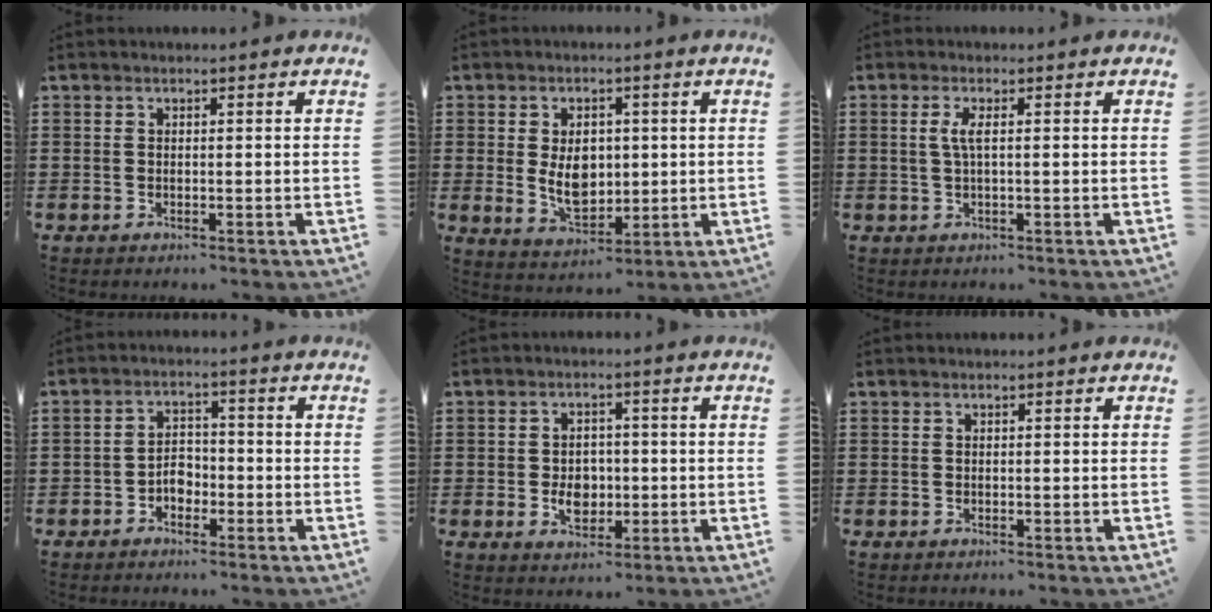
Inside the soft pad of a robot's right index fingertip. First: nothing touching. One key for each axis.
{"total": 6.8, "fx": 0.3, "fy": 4.6, "fz": 4.9, "tx": -0.077, "ty": 0.004, "tz": 0.002}
{"total": 2.4, "fx": 0.2, "fy": 0.2, "fz": 2.3, "tx": -0.054, "ty": -0.007, "tz": 0.000}
{"total": 3.1, "fx": -1.6, "fy": 2.1, "fz": 1.6, "tx": -0.035, "ty": 0.006, "tz": -0.033}
{"total": 4.7, "fx": -0.8, "fy": 3.5, "fz": 3.0, "tx": -0.056, "ty": 0.004, "tz": -0.017}
{"total": 0.0}